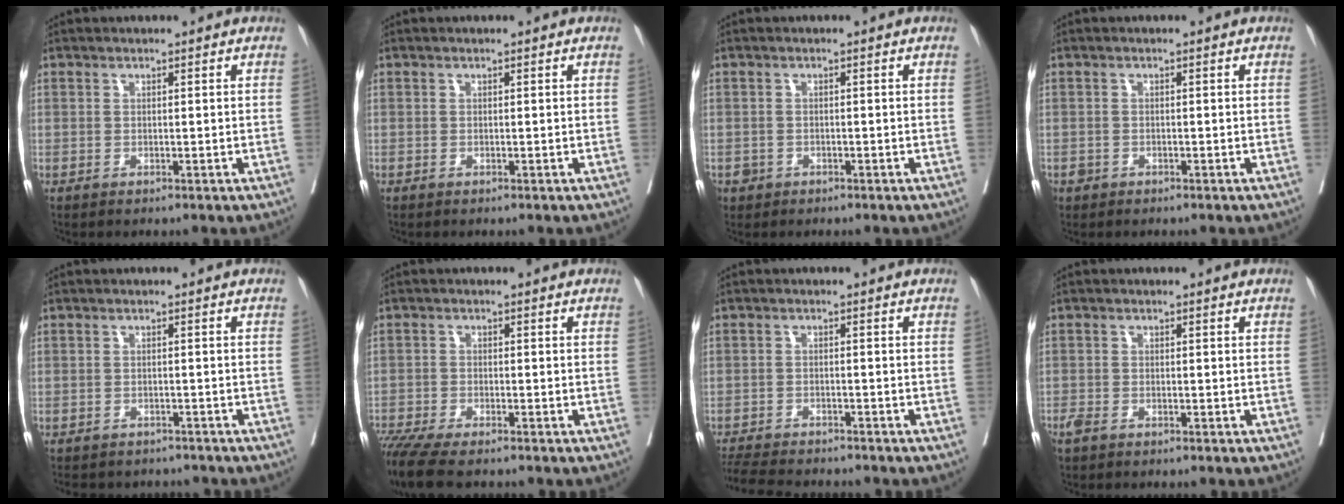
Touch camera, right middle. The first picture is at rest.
{"total": 0.0}
{"total": 1.6, "force": [-0.8, 1.4, 0.1], "torque": [-0.002, 0.006, -0.013]}
{"total": 1.0, "force": [-0.6, 0.8, 0.1], "torque": [-0.003, 0.003, -0.010]}
{"total": 8.5, "force": [-7.8, 3.0, 1.7], "torque": [-0.034, 0.001, -0.093]}
{"total": 8.3, "force": [-7.0, 1.0, 4.4], "torque": [-0.081, -0.018, -0.120]}
{"total": 9.7, "force": [-9.0, 1.3, 3.5], "torque": [-0.060, -0.014, -0.138]}
{"total": 1.9, "force": [-1.4, 0.9, 0.9], "torque": [-0.022, -0.002, -0.025]}